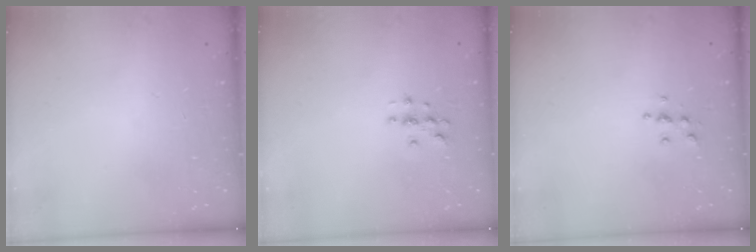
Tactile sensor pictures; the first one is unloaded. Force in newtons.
{"total": 2.8, "press": 2.8, "slide": 0.3}
{"total": 5.4, "press": 5.4, "slide": 0.5}